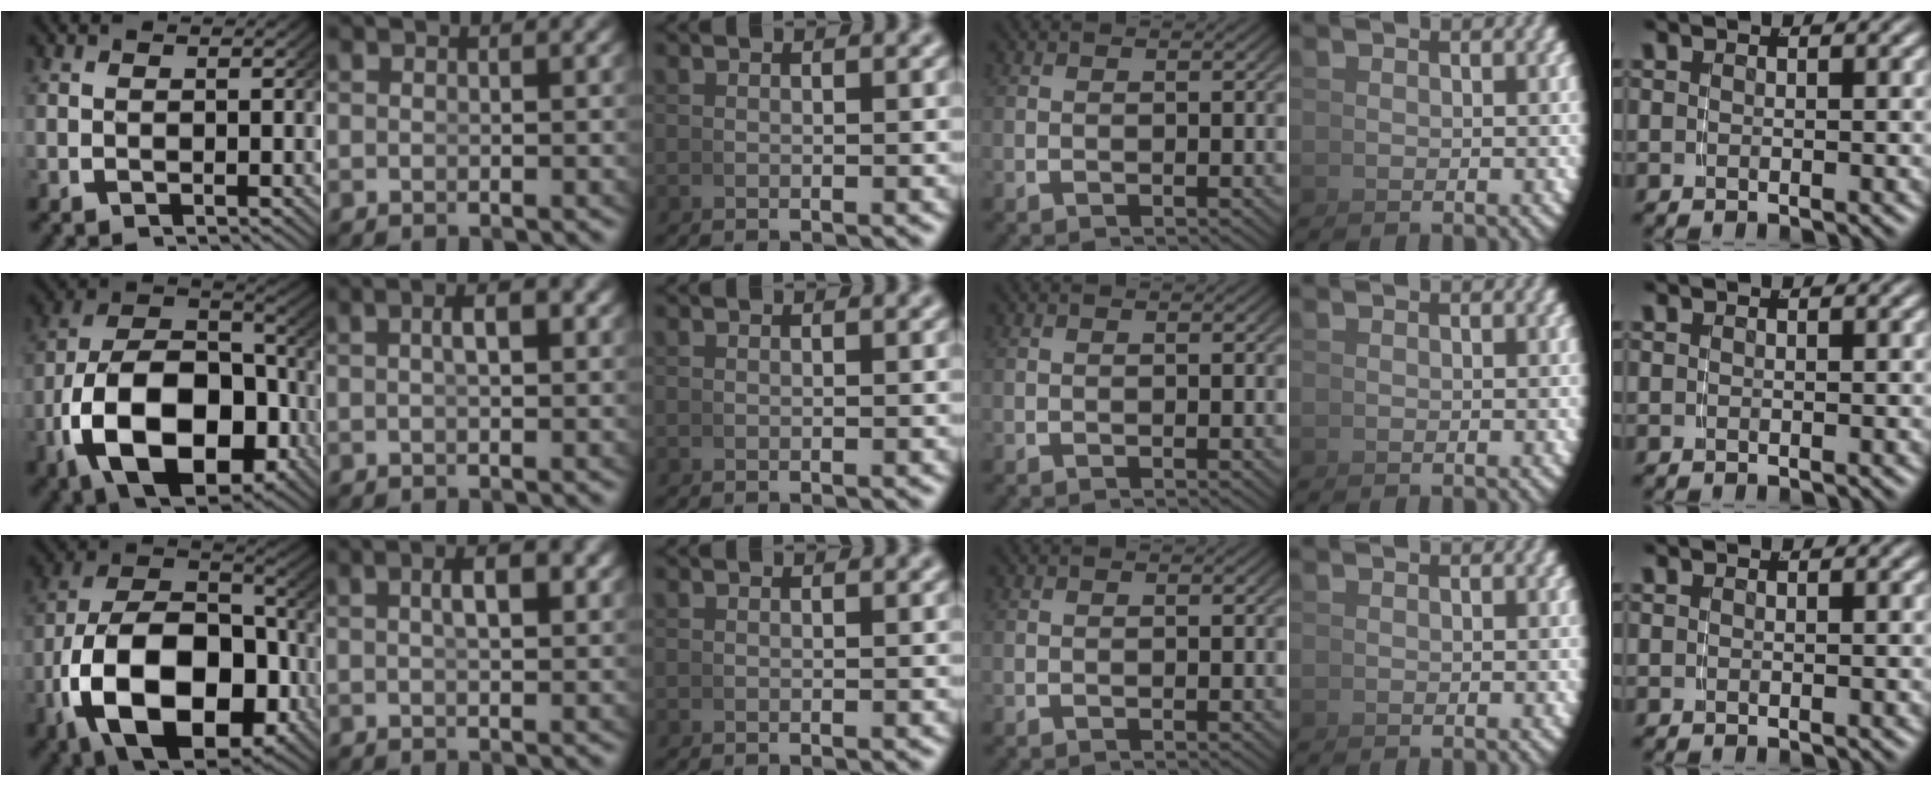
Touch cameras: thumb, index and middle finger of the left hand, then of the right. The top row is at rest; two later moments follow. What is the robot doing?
{"motion": "grasp_and_lifting", "object": "photo album"}